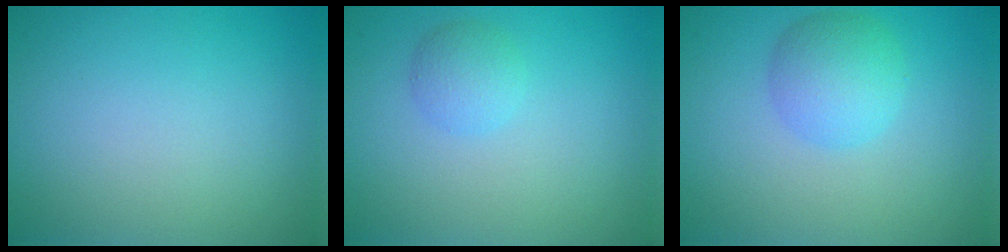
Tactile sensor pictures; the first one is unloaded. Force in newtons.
{"total": 1.7, "press": 1.7, "slide": 0.1}
{"total": 3.4, "press": 3.4, "slide": 0.1}